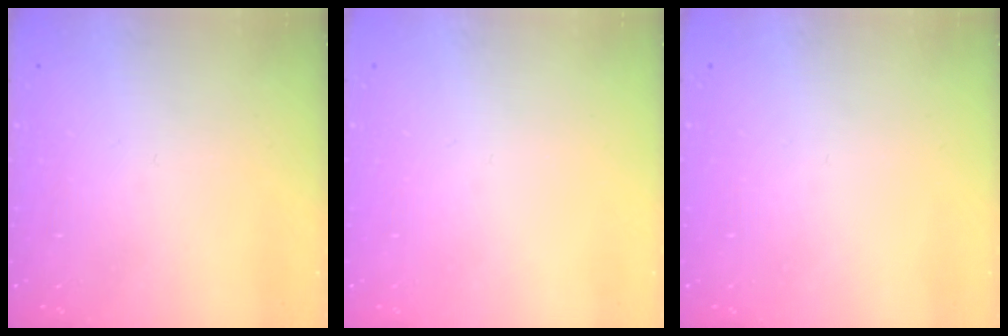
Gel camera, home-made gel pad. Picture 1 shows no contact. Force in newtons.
{"total": 0.0}
{"total": 0.0}